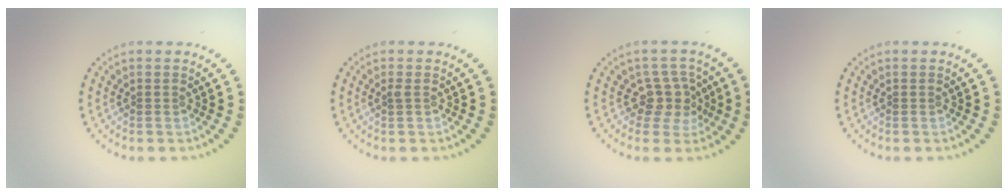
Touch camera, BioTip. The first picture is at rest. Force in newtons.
{"total": 0.5, "press": 0.3, "slide": 0.4}
{"total": 2.9, "press": 2.3, "slide": 1.8}
{"total": 0.0}